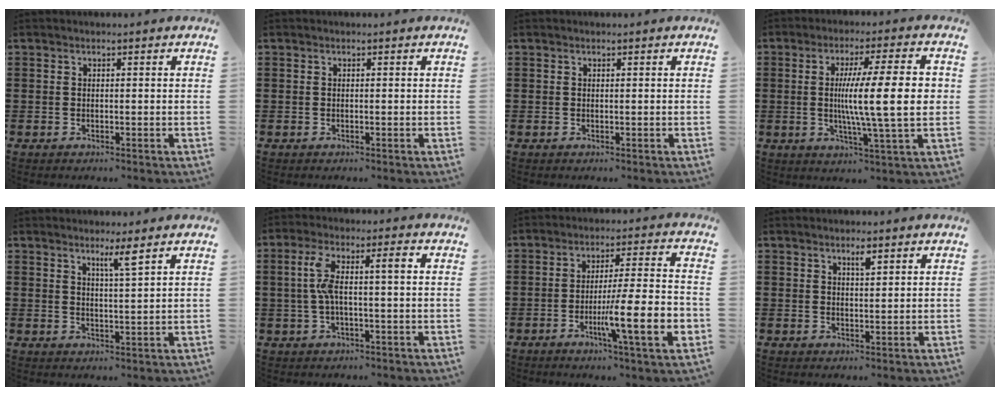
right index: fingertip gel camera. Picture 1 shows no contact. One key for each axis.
{"total": 0.0}
{"total": 0.0}
{"total": 13.4, "fx": 0.6, "fy": 1.9, "fz": 13.3, "tx": -0.216, "ty": -0.002, "tz": 0.007}
{"total": 3.2, "fx": 2.2, "fy": -0.3, "fz": 2.3, "tx": -0.041, "ty": -0.008, "tz": 0.036}
{"total": 6.1, "fx": 0.3, "fy": 1.1, "fz": 6.0, "tx": -0.126, "ty": 0.001, "tz": -0.005}
{"total": 12.1, "fx": -4.2, "fy": 0.9, "fz": 11.3, "tx": -0.192, "ty": -0.011, "tz": -0.077}
{"total": 1.8, "fx": 1.1, "fy": 0.4, "fz": 1.4, "tx": -0.022, "ty": -0.001, "tz": 0.016}